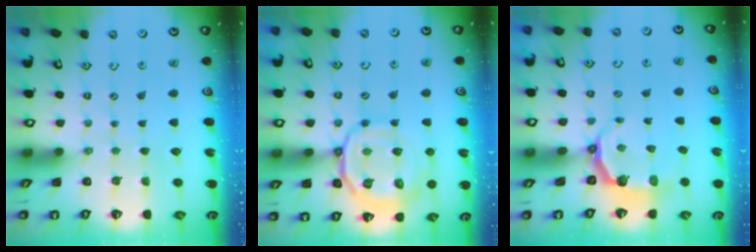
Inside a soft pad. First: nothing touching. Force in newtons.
{"total": 16.7, "press": 16.6, "slide": 1.9}
{"total": 4.4, "press": 2.8, "slide": 3.4}